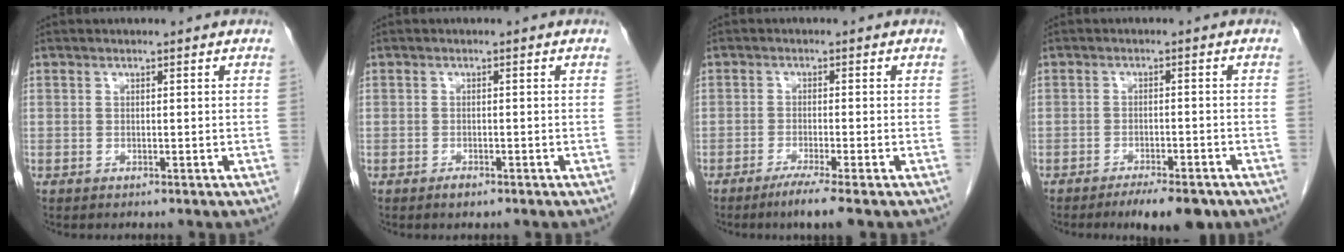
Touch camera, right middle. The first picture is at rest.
{"total": 1.0, "force": [-0.8, 0.3, 0.6], "torque": [-0.012, -0.001, -0.009]}
{"total": 4.1, "force": [-2.9, -0.7, 2.8], "torque": [-0.052, -0.013, -0.053]}
{"total": 6.5, "force": [-5.0, 1.8, 3.9], "torque": [-0.047, -0.006, -0.070]}